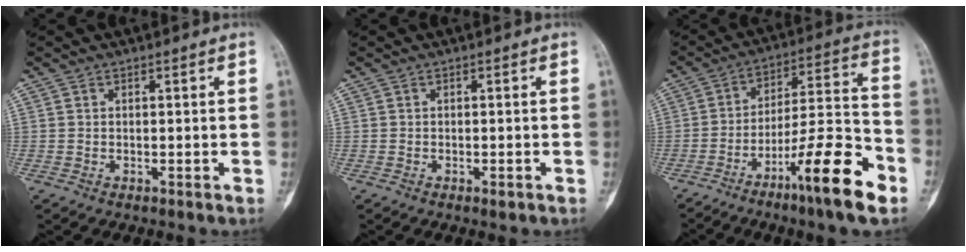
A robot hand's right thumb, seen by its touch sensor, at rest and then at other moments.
{"total": 1.0, "force": [-0.6, 0.3, 0.8], "torque": [-0.013, 0.004, -0.007]}
{"total": 17.6, "force": [-9.5, 2.6, 14.6], "torque": [-0.237, 0.061, -0.151]}